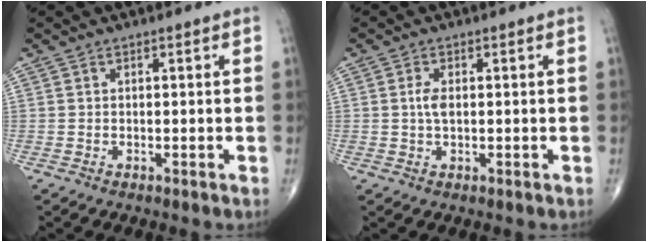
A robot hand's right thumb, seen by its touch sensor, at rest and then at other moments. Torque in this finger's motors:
{"motor_torque": [0.55, 0.72, 0.18, -0.08, 0.02]}